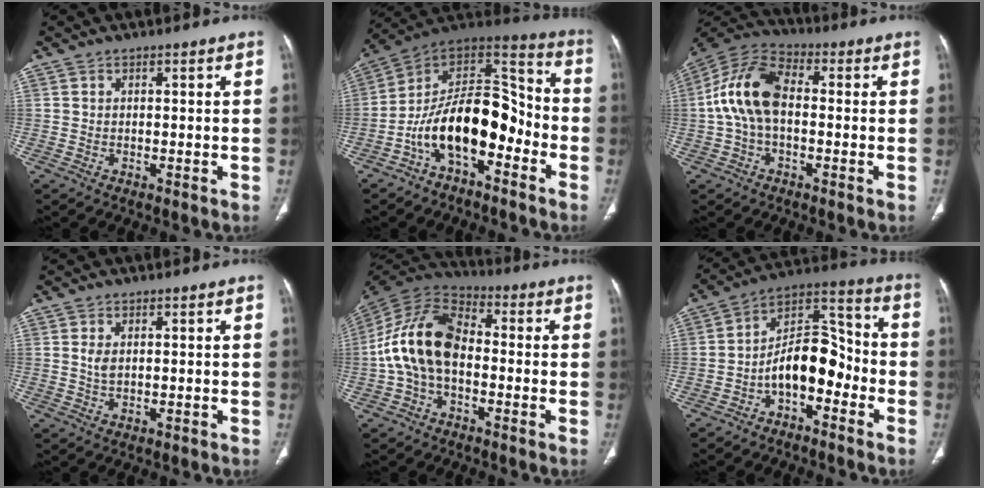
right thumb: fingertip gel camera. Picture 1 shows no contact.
{"total": 17.8, "force": [-6.8, 9.4, 13.5], "torque": [-0.199, 0.090, -0.120]}
{"total": 12.6, "force": [-0.1, 7.5, 10.2], "torque": [-0.203, 0.035, -0.012]}
{"total": 1.9, "force": [0.5, 0.9, 1.6], "torque": [-0.035, -0.007, 0.015]}
{"total": 15.0, "force": [-1.5, 9.5, 11.5], "torque": [-0.220, 0.039, -0.038]}
{"total": 12.2, "force": [-4.3, 6.9, 9.1], "torque": [-0.121, 0.070, -0.080]}